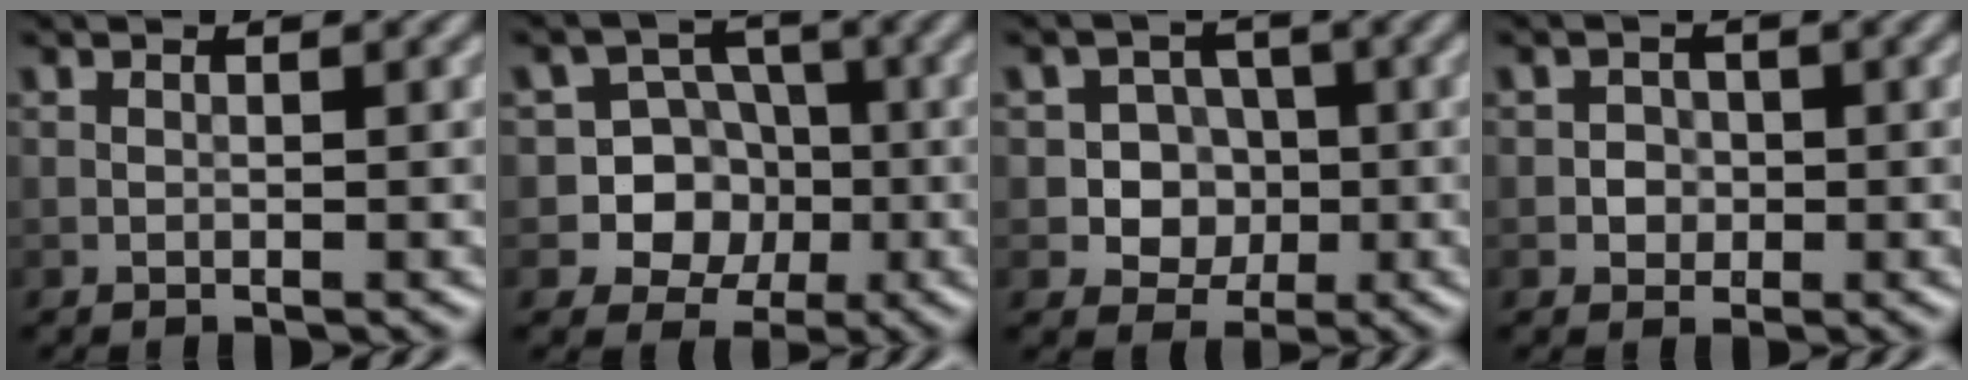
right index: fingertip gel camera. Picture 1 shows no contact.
{"total": 7.1, "force": [-1.4, 6.6, 2.0], "torque": [-0.020, 0.023, -0.052]}
{"total": 4.7, "force": [-0.7, 4.2, 1.8], "torque": [-0.003, 0.005, -0.030]}
{"total": 1.6, "force": [-0.2, 1.5, 0.5], "torque": [0.008, -0.002, -0.007]}